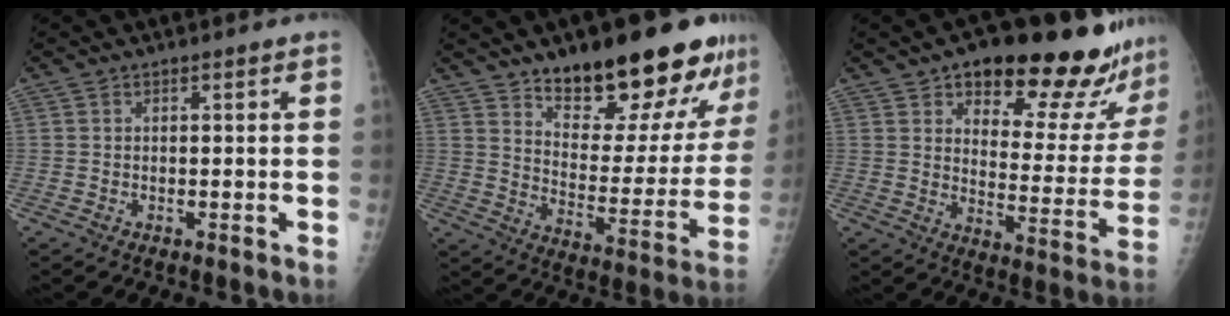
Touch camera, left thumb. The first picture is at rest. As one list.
[{"total": 22.2, "force": [16.4, 7.6, 13.0], "torque": [-0.136, -0.104, 0.243]}, {"total": 22.9, "force": [17.6, 8.0, 12.2], "torque": [-0.107, -0.090, 0.226]}]